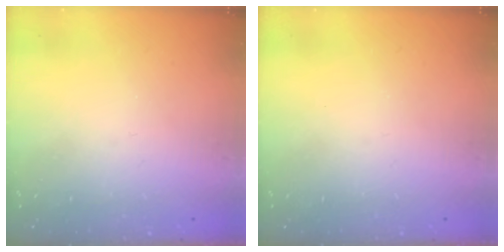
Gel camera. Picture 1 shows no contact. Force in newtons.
{"total": 0.0}